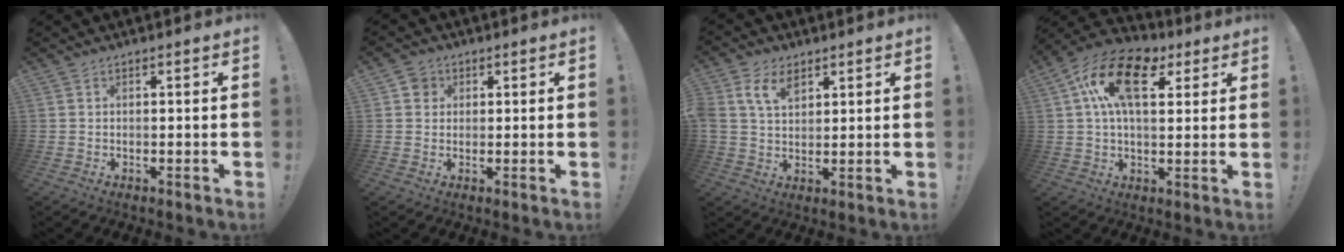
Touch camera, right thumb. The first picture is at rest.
{"total": 3.8, "force": [1.2, 3.4, 1.1], "torque": [-0.013, 0.005, 0.021]}
{"total": 7.8, "force": [4.0, 4.8, 4.6], "torque": [-0.089, 0.000, 0.078]}
{"total": 17.2, "force": [6.3, 9.7, 12.8], "torque": [-0.212, -0.008, 0.111]}